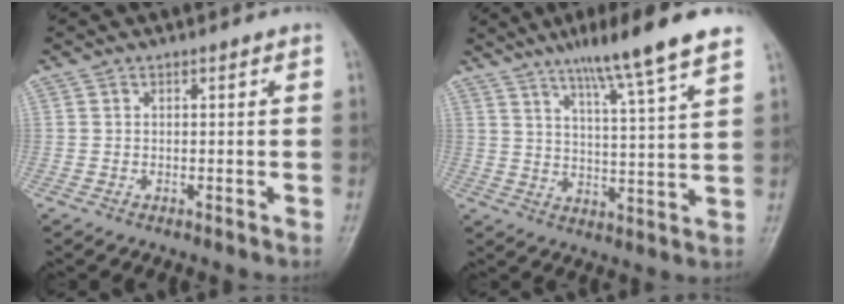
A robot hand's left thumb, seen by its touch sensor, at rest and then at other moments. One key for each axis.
{"total": 13.9, "fx": 9.8, "fy": 0.9, "fz": 9.9, "tx": -0.147, "ty": -0.038, "tz": 0.148}